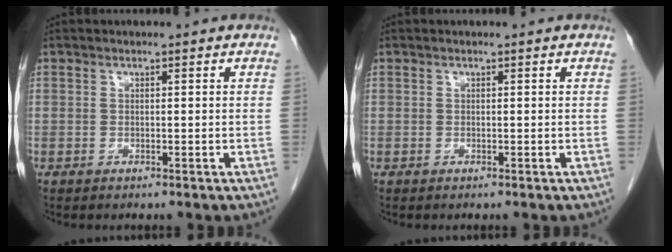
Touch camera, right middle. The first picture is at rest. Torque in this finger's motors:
{"motor_torque": [-0.01, -0.01, 0.00, 0.00]}